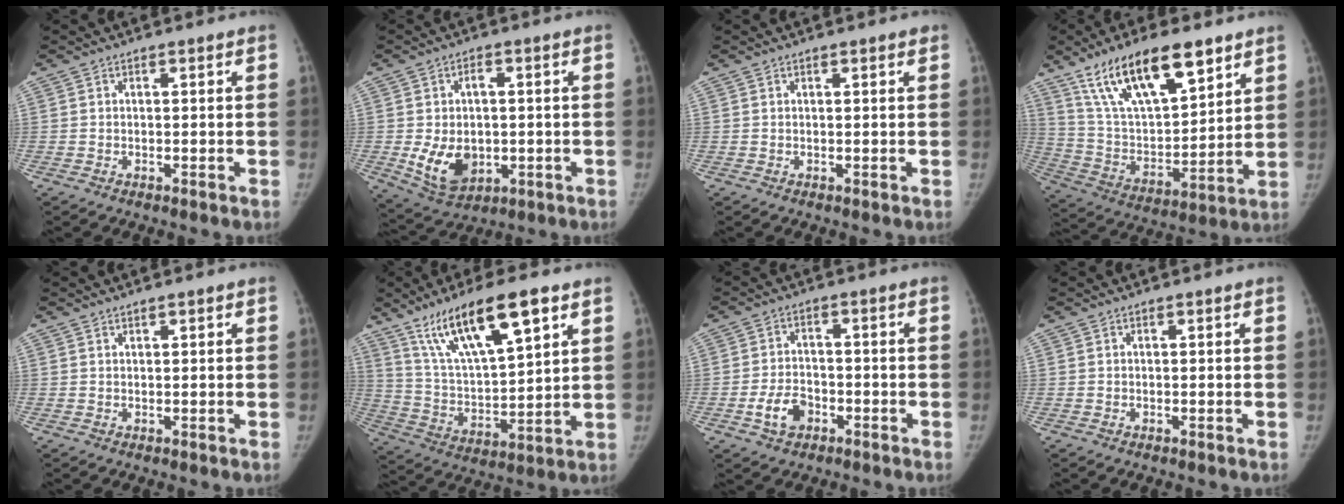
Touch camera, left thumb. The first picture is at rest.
{"total": 10.3, "force": [-1.2, 7.1, 7.3], "torque": [-0.106, -0.001, -0.004]}
{"total": 0.9, "force": [0.6, 0.1, 0.7], "torque": [-0.008, -0.001, 0.009]}
{"total": 21.2, "force": [13.3, 8.0, 14.5], "torque": [-0.224, -0.044, 0.250]}
{"total": 0.8, "force": [0.6, 0.2, 0.5], "torque": [-0.007, -0.002, 0.010]}
{"total": 18.5, "force": [10.8, 5.1, 14.1], "torque": [-0.232, -0.034, 0.205]}
{"total": 5.9, "force": [-2.6, 4.1, 3.4], "torque": [-0.054, 0.019, -0.045]}
{"total": 0.0}